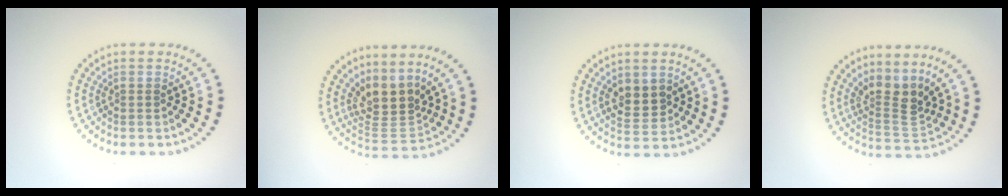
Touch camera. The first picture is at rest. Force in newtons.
{"total": 3.9, "press": 2.8, "slide": 2.8}
{"total": 2.7, "press": 2.6, "slide": 0.6}
{"total": 3.4, "press": 2.4, "slide": 2.5}